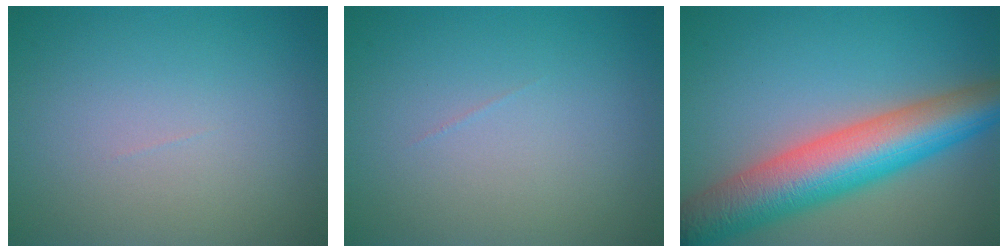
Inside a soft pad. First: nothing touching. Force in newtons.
{"total": 0.0}
{"total": 10.1, "press": 10.1, "slide": 0.3}